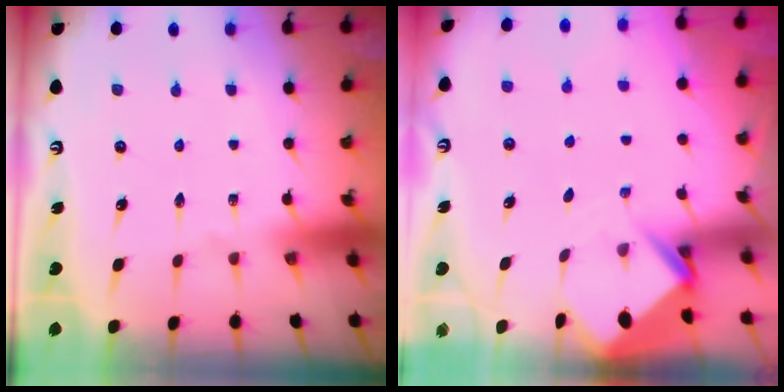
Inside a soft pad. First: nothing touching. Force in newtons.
{"total": 3.8, "press": 3.8, "slide": 0.2}